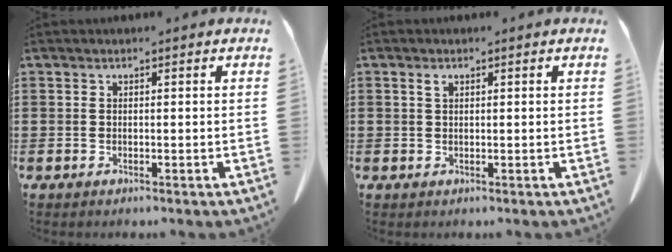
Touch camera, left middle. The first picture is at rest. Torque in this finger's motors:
{"motor_torque": [0.17, 0.85, -0.36, -0.11]}